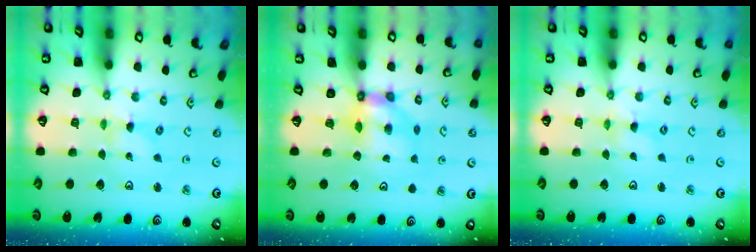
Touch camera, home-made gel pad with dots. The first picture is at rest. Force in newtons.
{"total": 6.1, "press": 6.0, "slide": 0.7}
{"total": 1.7, "press": 1.7, "slide": 0.3}